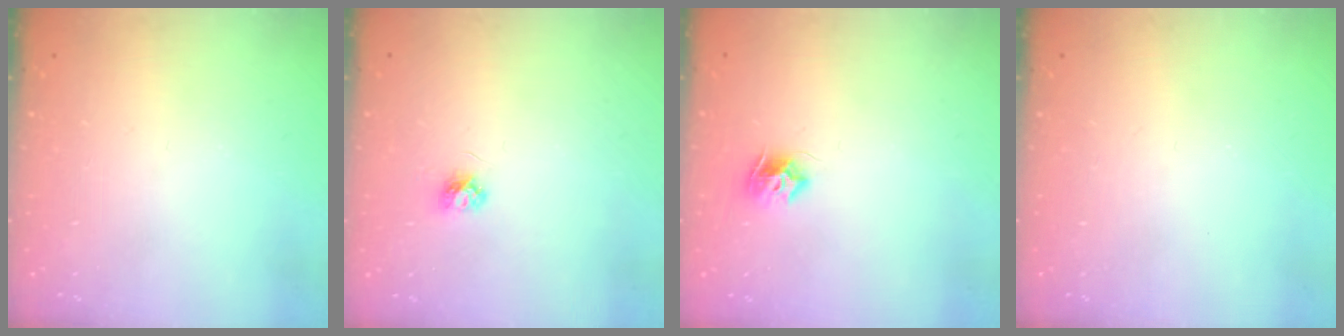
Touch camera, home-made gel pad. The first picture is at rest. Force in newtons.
{"total": 3.9, "press": 3.9, "slide": 0.5}
{"total": 7.5, "press": 7.5, "slide": 0.1}
{"total": 0.0}